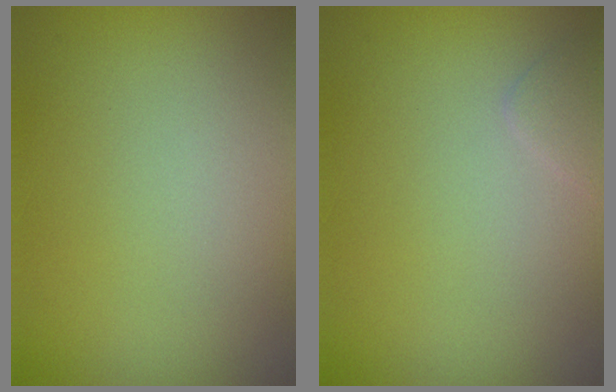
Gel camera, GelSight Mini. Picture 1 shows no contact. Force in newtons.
{"total": 0.9, "press": 0.9, "slide": 0.0}